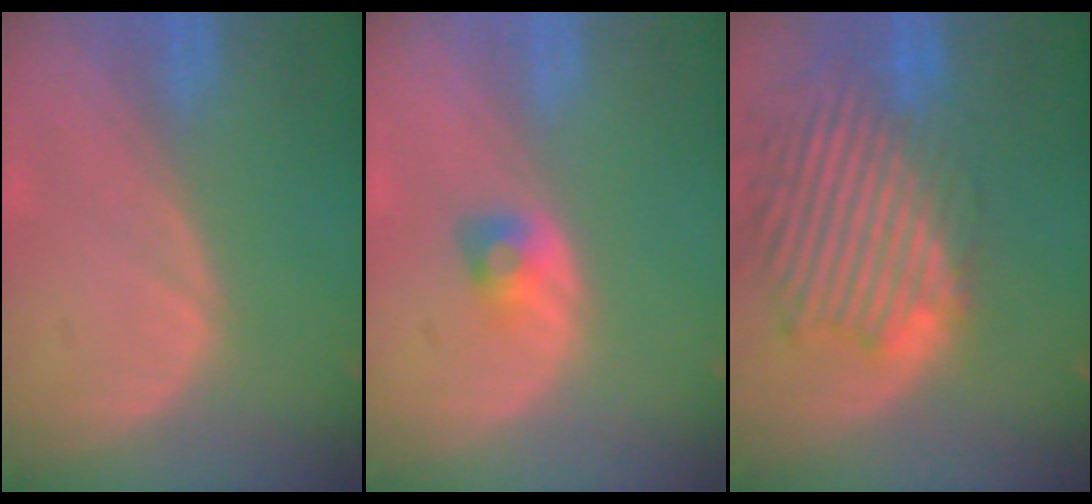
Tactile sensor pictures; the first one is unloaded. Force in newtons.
{"total": 2.3, "press": 2.2, "slide": 0.5}
{"total": 13.9, "press": 11.9, "slide": 7.2}